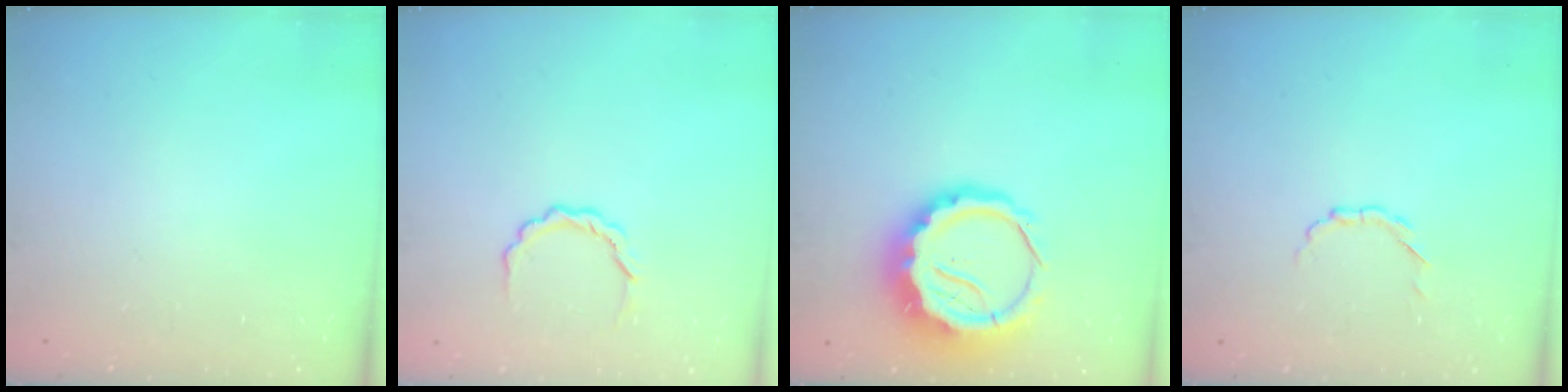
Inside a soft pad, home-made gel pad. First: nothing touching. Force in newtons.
{"total": 3.7, "press": 3.7, "slide": 0.2}
{"total": 11.9, "press": 11.6, "slide": 2.4}
{"total": 2.8, "press": 2.7, "slide": 0.8}